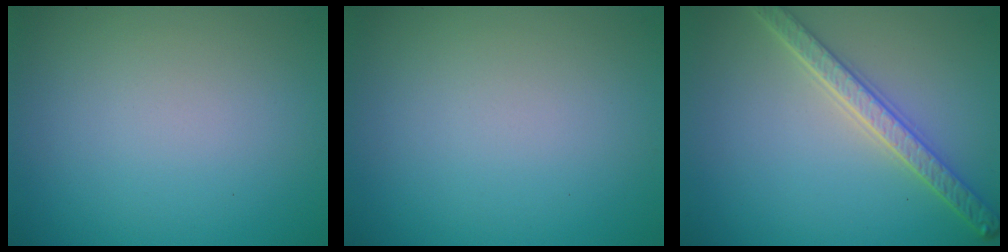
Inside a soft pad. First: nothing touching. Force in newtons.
{"total": 0.0}
{"total": 4.2, "press": 3.6, "slide": 2.2}